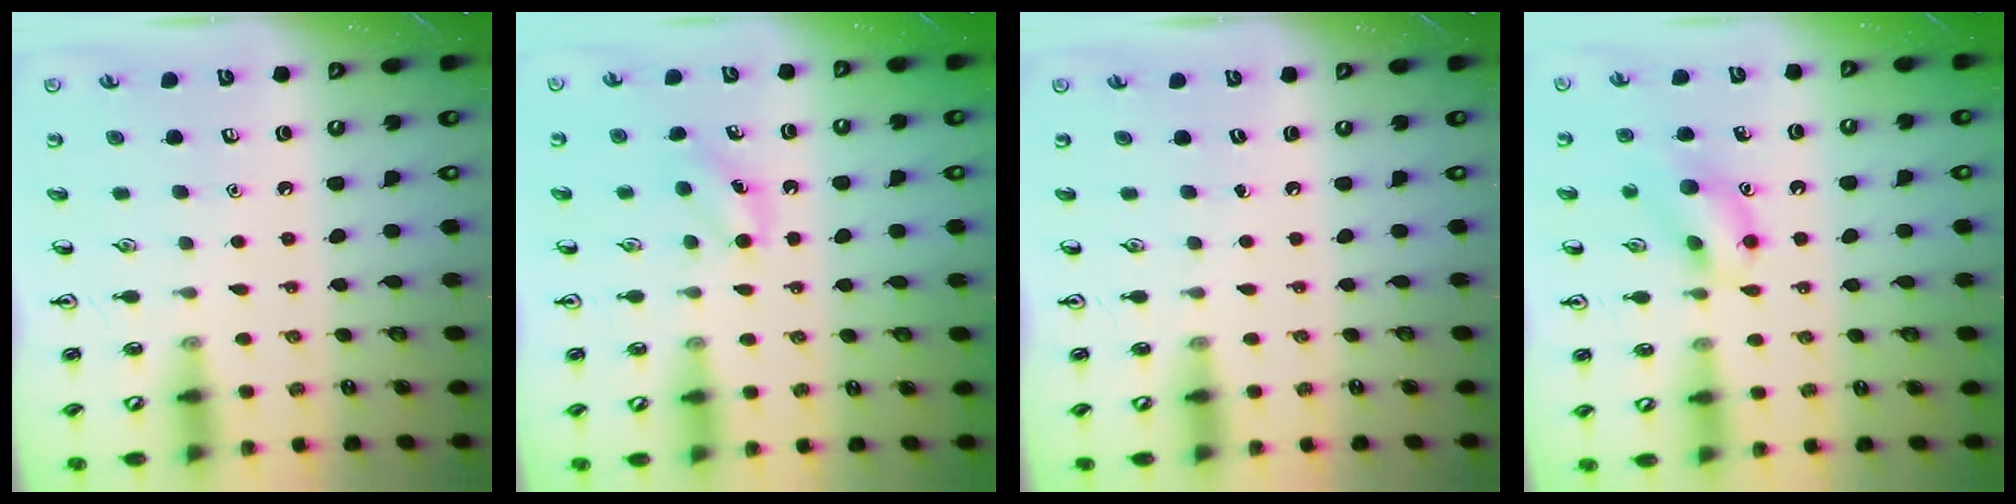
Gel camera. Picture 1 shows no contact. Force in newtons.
{"total": 3.9, "press": 3.7, "slide": 1.3}
{"total": 0.0}
{"total": 10.1, "press": 10.0, "slide": 1.3}